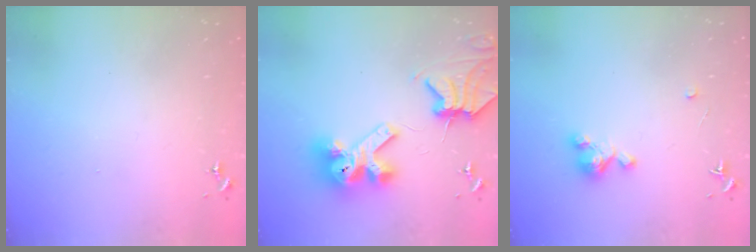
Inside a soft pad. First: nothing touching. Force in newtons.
{"total": 13.9, "press": 13.8, "slide": 1.8}
{"total": 5.2, "press": 5.2, "slide": 0.3}